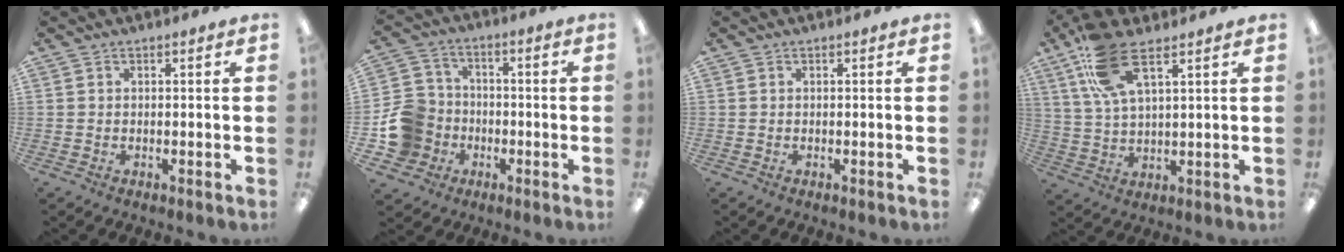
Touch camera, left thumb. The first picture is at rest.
{"total": 12.5, "force": [-3.7, 11.3, 3.7], "torque": [-0.089, 0.038, -0.056]}
{"total": 0.0}
{"total": 13.6, "force": [8.1, 5.1, 9.7], "torque": [-0.202, -0.009, 0.151]}